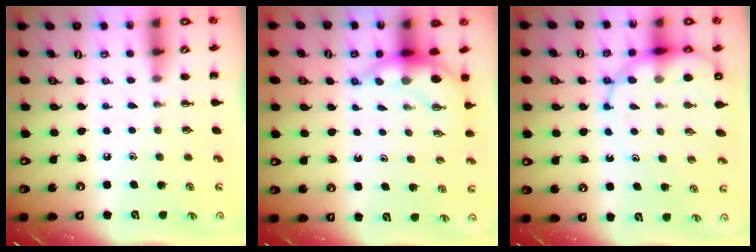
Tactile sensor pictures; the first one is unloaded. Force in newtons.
{"total": 5.3, "press": 5.2, "slide": 0.8}
{"total": 11.9, "press": 11.5, "slide": 3.3}